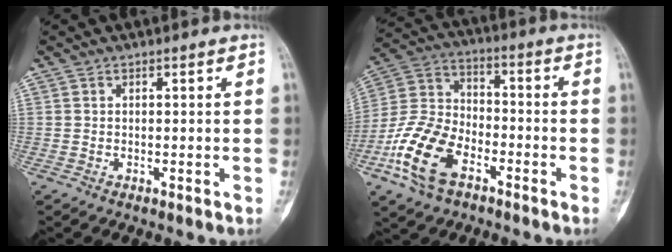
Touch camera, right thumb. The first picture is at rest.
{"total": 15.0, "force": [-7.2, 8.9, 9.8], "torque": [-0.198, 0.037, -0.144]}